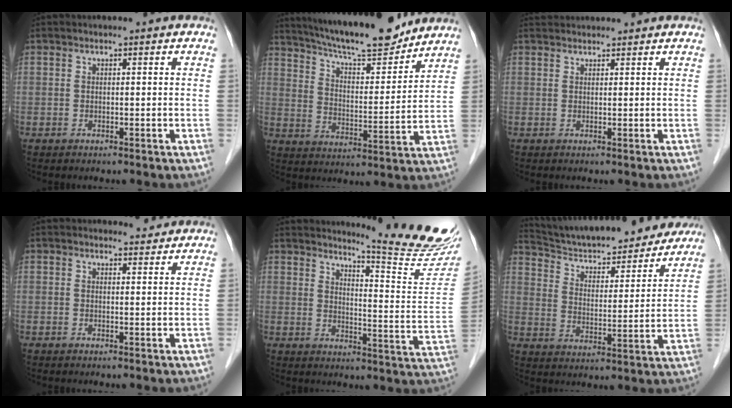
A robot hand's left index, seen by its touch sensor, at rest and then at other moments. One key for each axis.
{"total": 16.6, "fx": 14.9, "fy": 2.2, "fz": 7.0, "tx": -0.120, "ty": 0.000, "tz": 0.235}
{"total": 3.4, "fx": 3.4, "fy": 0.5, "fz": 0.4, "tx": -0.007, "ty": 0.035, "tz": 0.054}
{"total": 1.8, "fx": 1.8, "fy": 0.5, "fz": -0.3, "tx": -0.004, "ty": -0.005, "tz": 0.021}
{"total": 15.9, "fx": 15.1, "fy": -1.3, "fz": 4.7, "tx": -0.066, "ty": -0.118, "tz": 0.178}
{"total": 22.4, "fx": 20.7, "fy": 4.0, "fz": 7.5, "tx": -0.117, "ty": -0.005, "tz": 0.296}